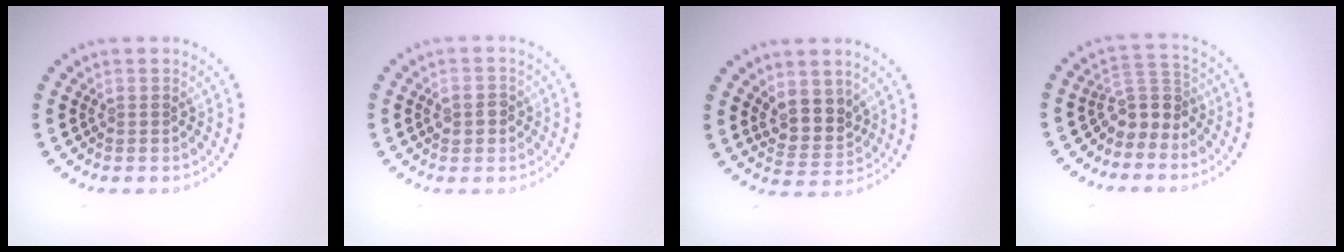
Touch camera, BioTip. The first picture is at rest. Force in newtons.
{"total": 1.8, "press": 1.8, "slide": 0.0}
{"total": 3.4, "press": 3.0, "slide": 1.5}
{"total": 3.0, "press": 2.3, "slide": 1.9}